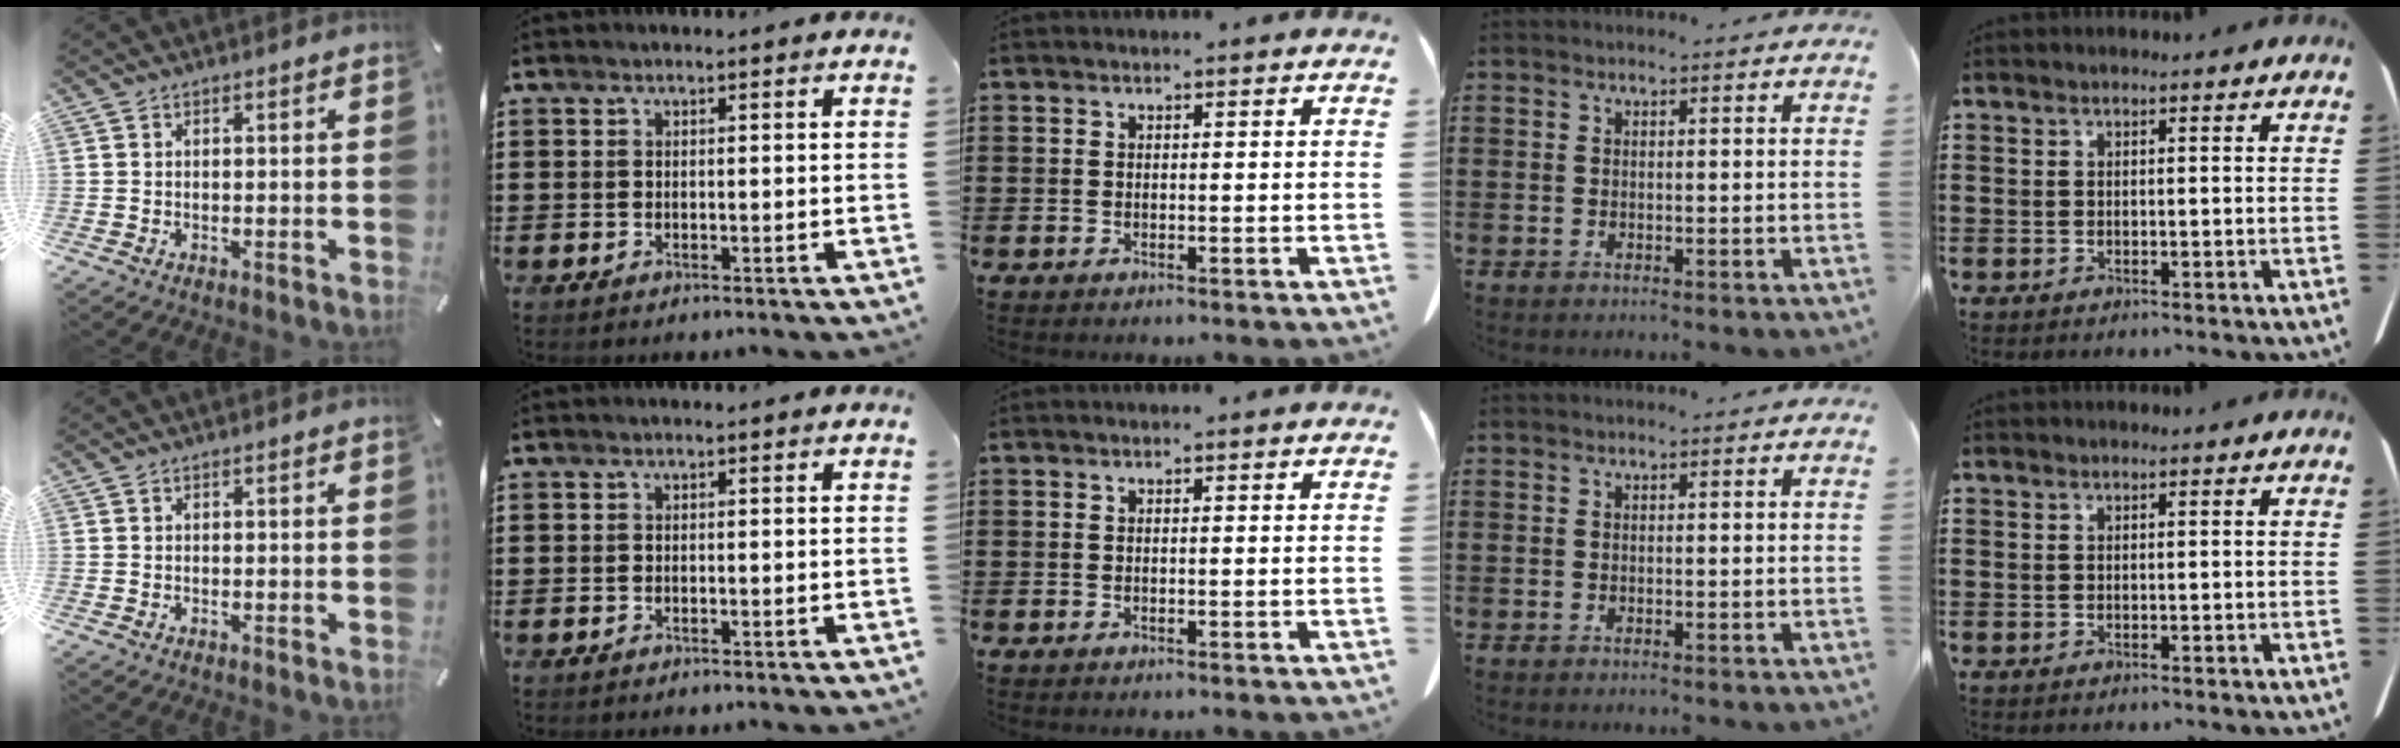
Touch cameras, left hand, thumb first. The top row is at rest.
{}